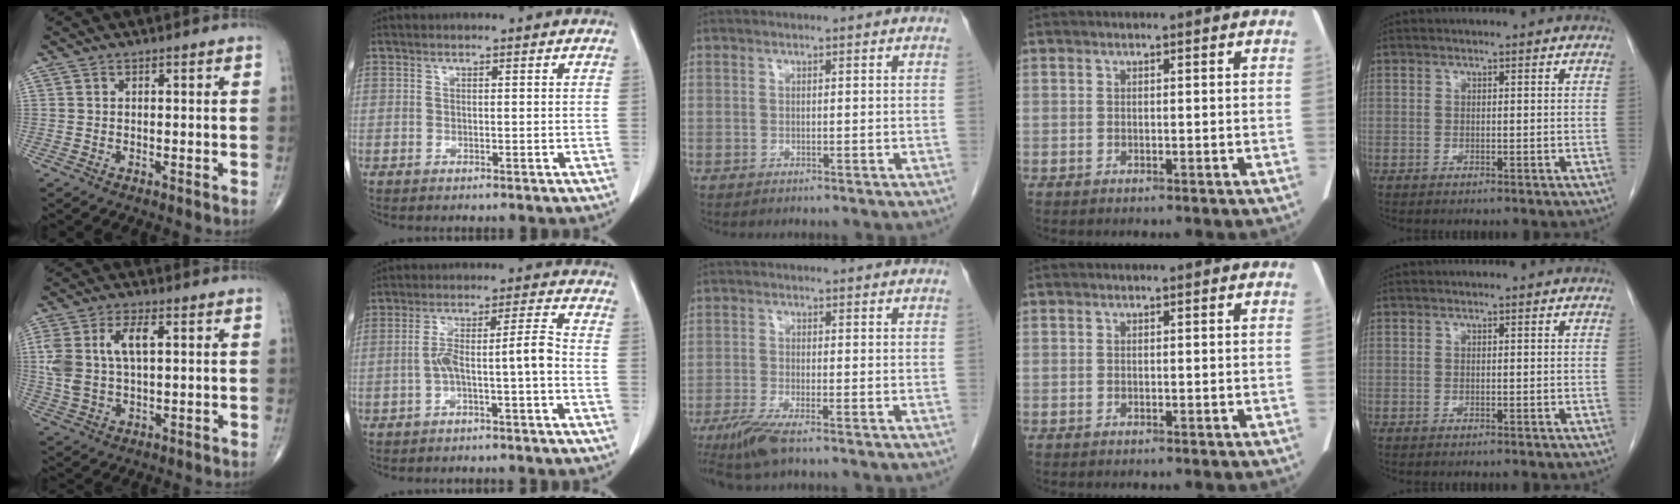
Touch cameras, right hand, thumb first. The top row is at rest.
{"thumb": {"total": 9.7, "force": [2.2, 4.9, 8.0], "torque": [-0.176, 0.010, 0.045]}, "index": {"total": 6.0, "force": [-2.0, 0.1, 5.7], "torque": [-0.107, 0.030, -0.027]}, "middle": {"total": 5.1, "force": [-3.6, 0.3, 3.6], "torque": [-0.072, -0.016, -0.069]}}